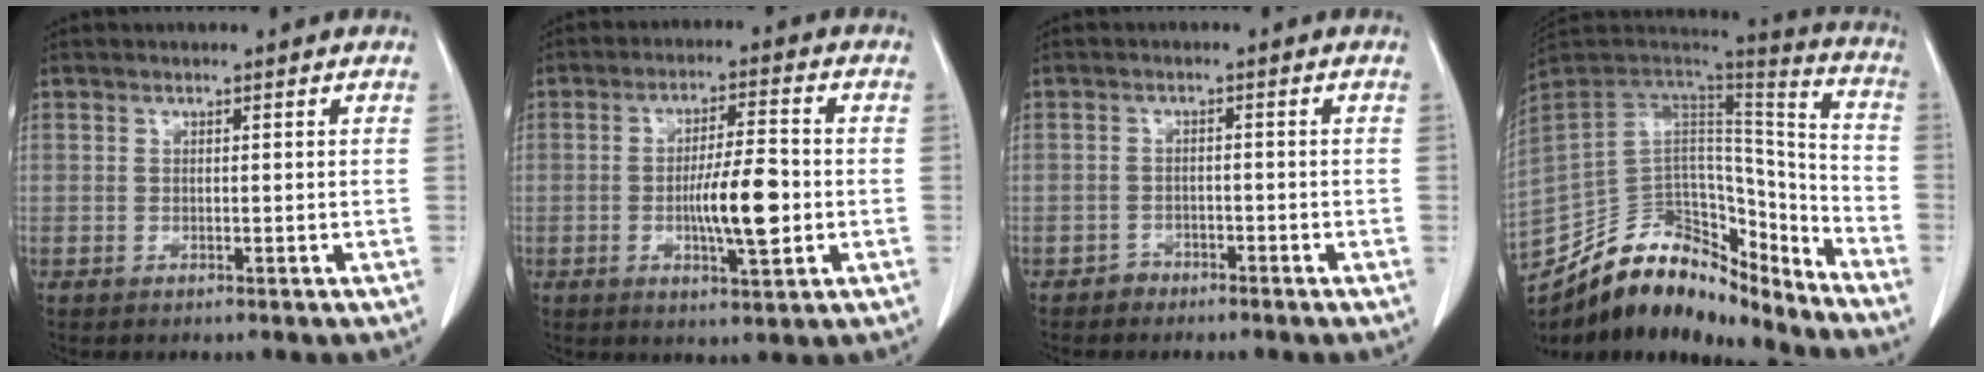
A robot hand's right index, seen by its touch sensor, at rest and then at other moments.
{"total": 8.6, "force": [-1.5, 1.5, 8.4], "torque": [-0.144, -0.001, -0.026]}
{"total": 1.6, "force": [-1.3, 0.8, -0.1], "torque": [0.001, 0.004, -0.026]}
{"total": 24.5, "force": [-19.9, 10.3, 9.9], "torque": [-0.195, 0.029, -0.324]}